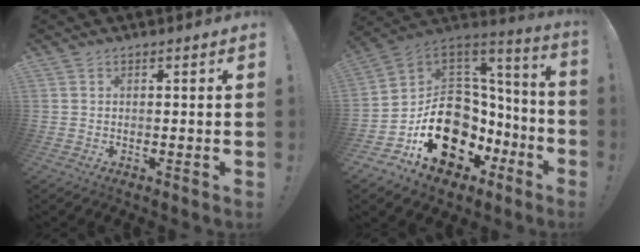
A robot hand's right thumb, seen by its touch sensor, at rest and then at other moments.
{"total": 19.8, "force": [-5.9, 15.1, 11.4], "torque": [-0.183, 0.015, -0.058]}